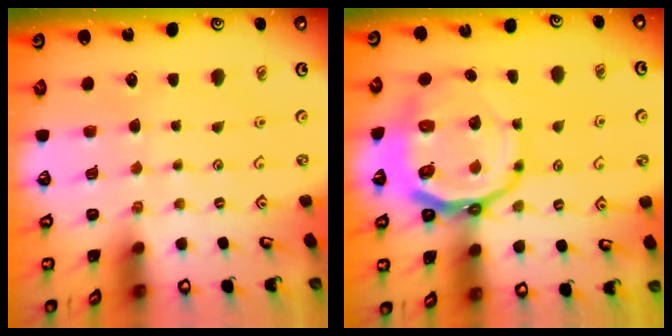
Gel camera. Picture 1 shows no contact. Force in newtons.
{"total": 14.3, "press": 13.9, "slide": 3.3}